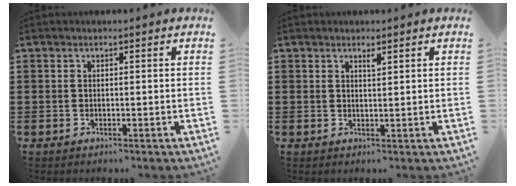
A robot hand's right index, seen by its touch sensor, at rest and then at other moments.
{"total": 1.2, "force": [0.9, 0.2, 0.7], "torque": [-0.006, -0.003, 0.015]}